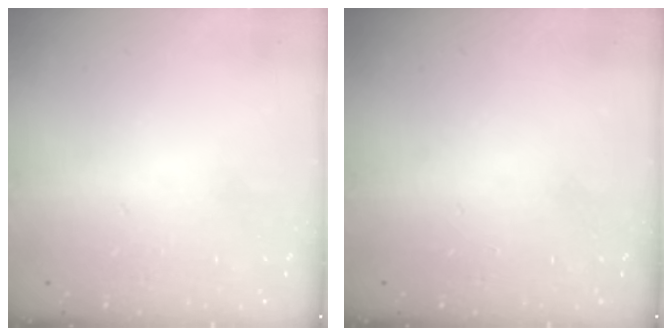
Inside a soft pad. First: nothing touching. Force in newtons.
{"total": 0.0}